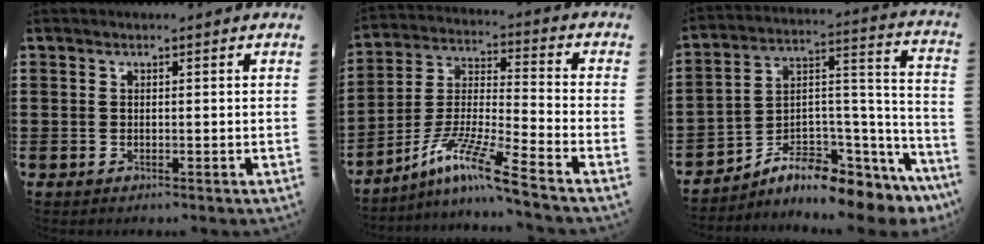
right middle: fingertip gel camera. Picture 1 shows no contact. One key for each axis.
{"total": 10.6, "fx": -8.1, "fy": 0.0, "fz": 6.8, "tx": -0.144, "ty": -0.008, "tz": -0.165}
{"total": 6.9, "fx": -5.9, "fy": 2.5, "fz": 2.7, "tx": -0.057, "ty": -0.012, "tz": -0.113}